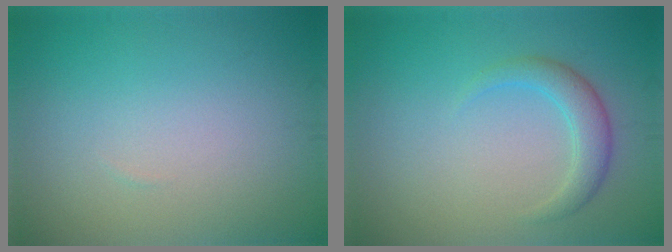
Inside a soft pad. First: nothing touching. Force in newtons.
{"total": 2.4, "press": 2.4, "slide": 0.1}